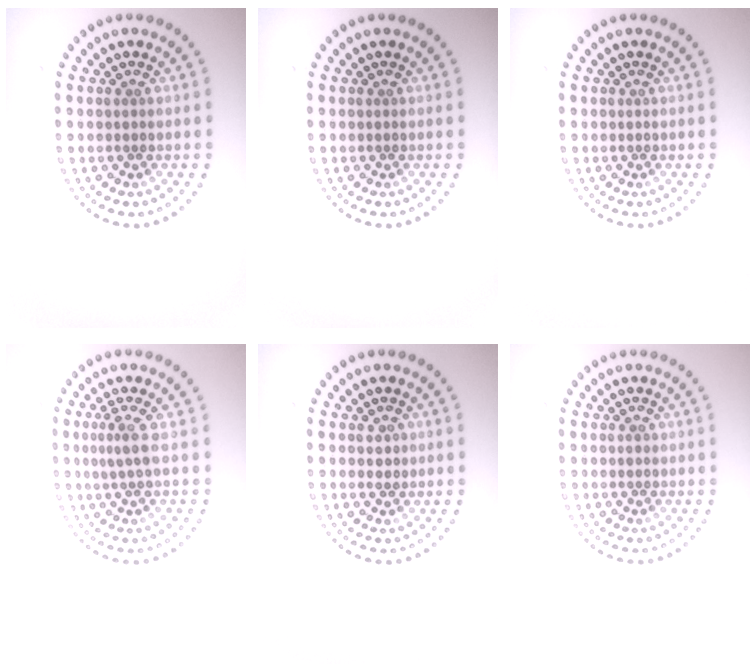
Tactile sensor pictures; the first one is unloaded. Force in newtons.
{"total": 0.0}
{"total": 0.0}
{"total": 1.7, "press": 1.4, "slide": 1.0}
{"total": 1.0, "press": 1.0, "slide": 0.3}
{"total": 0.6, "press": 0.6, "slide": 0.1}